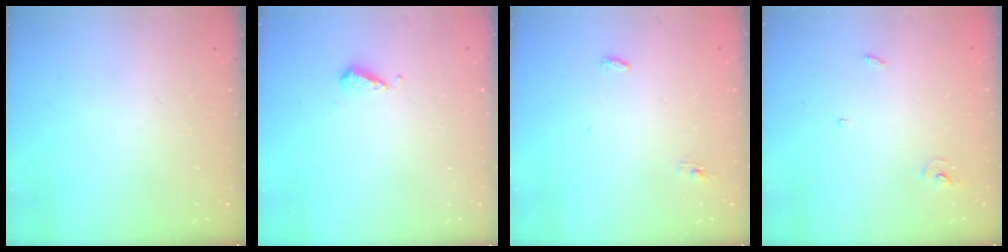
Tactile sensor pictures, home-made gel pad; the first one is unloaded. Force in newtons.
{"total": 4.6, "press": 4.5, "slide": 0.9}
{"total": 3.6, "press": 3.5, "slide": 0.9}
{"total": 2.4, "press": 2.4, "slide": 0.1}